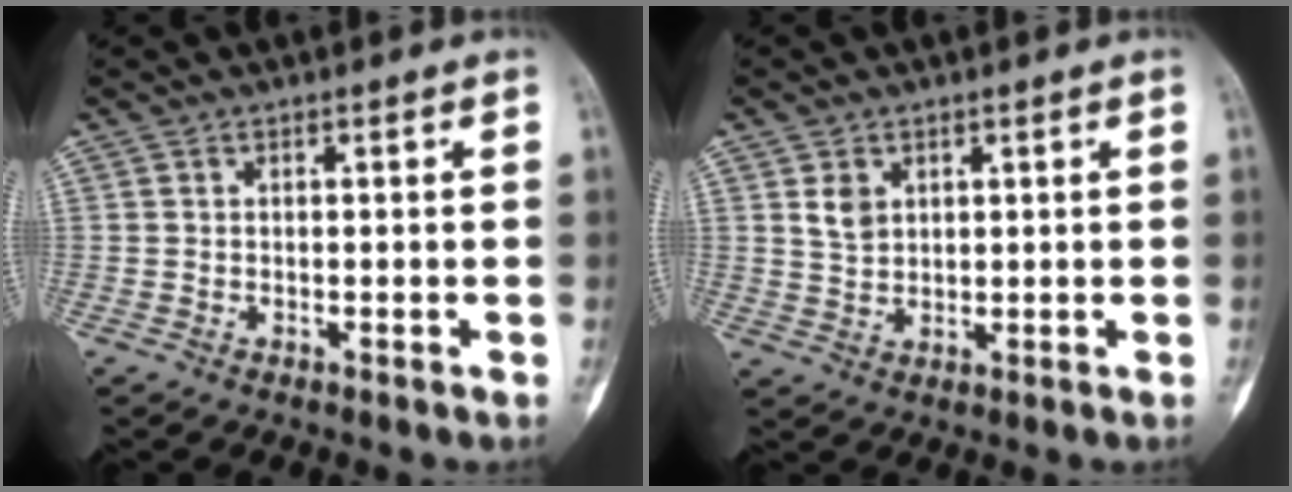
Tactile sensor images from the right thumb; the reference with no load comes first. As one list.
[{"total": 3.5, "force": [1.4, 2.7, 1.8], "torque": [-0.018, -0.010, 0.030]}]